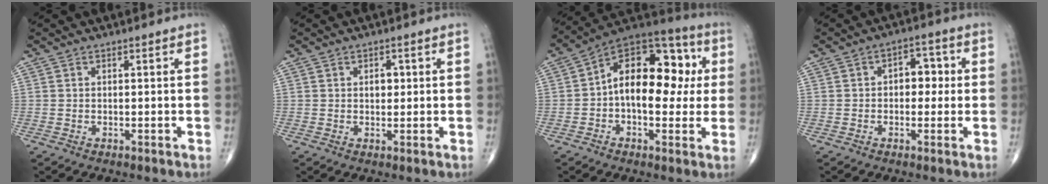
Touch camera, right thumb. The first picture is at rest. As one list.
[{"total": 2.5, "force": [0.4, 1.7, 1.7], "torque": [-0.014, 0.001, 0.005]}, {"total": 19.0, "force": [1.3, 11.2, 15.3], "torque": [-0.188, 0.040, 0.010]}, {"total": 5.9, "force": [0.3, 3.9, 4.4], "torque": [-0.025, 0.015, -0.004]}]